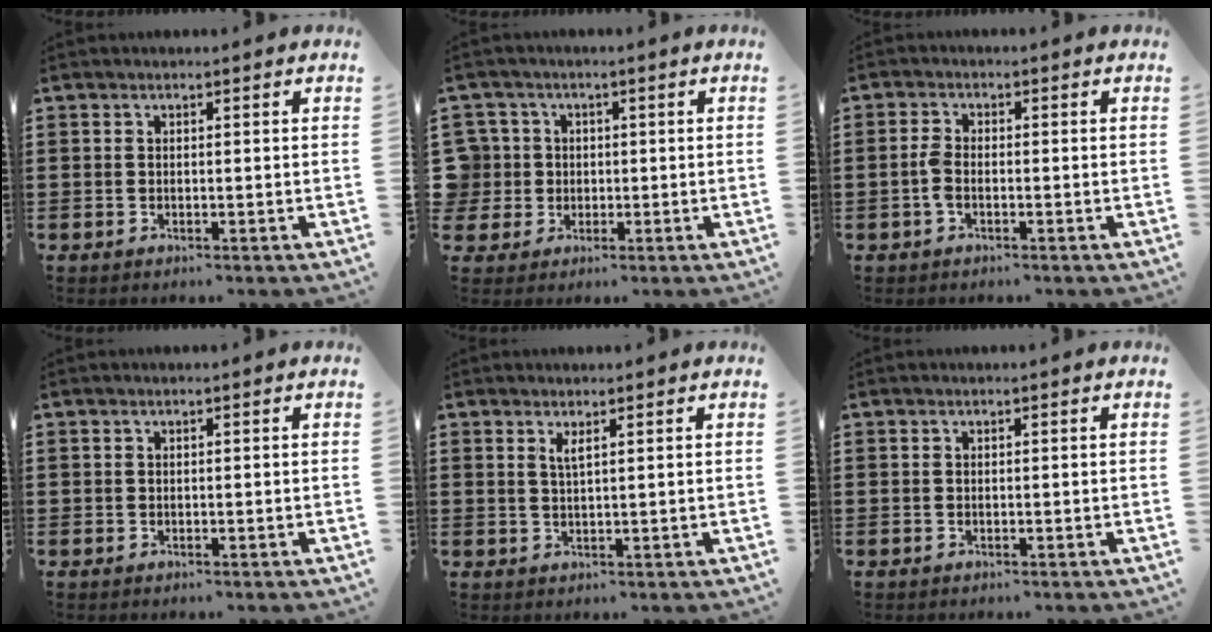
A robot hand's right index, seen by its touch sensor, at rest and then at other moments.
{"total": 5.1, "force": [0.2, 5.0, 0.8], "torque": [-0.053, 0.012, -0.002]}
{"total": 2.7, "force": [-0.9, 1.1, 2.3], "torque": [-0.065, -0.006, -0.023]}
{"total": 0.0}
{"total": 1.6, "force": [1.0, 0.2, 1.2], "torque": [-0.026, 0.002, 0.017]}
{"total": 0.0}